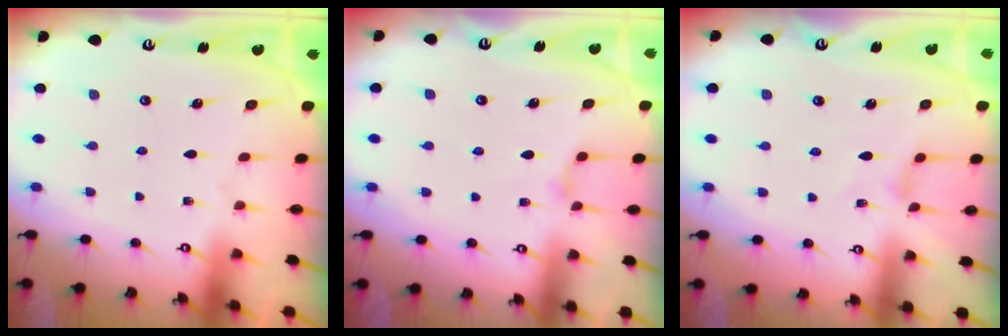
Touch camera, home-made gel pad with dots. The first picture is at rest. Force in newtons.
{"total": 2.3, "press": 2.3, "slide": 0.4}
{"total": 2.9, "press": 2.9, "slide": 0.4}